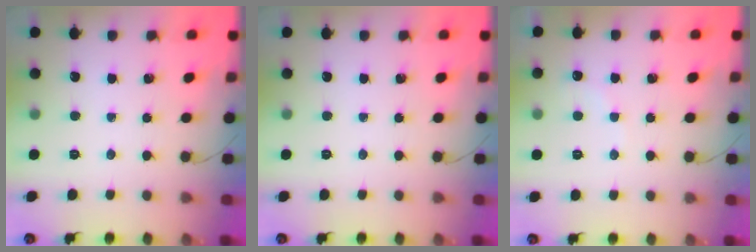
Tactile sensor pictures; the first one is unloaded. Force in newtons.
{"total": 0.0}
{"total": 4.2, "press": 4.0, "slide": 1.1}